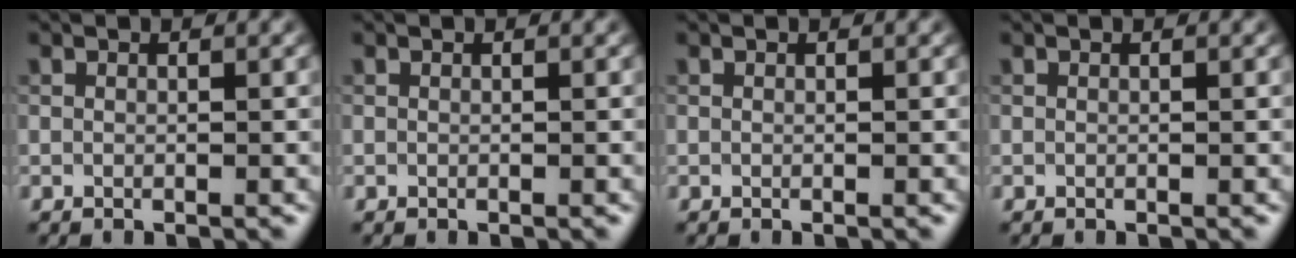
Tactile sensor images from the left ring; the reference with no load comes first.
{"total": 0.0}
{"total": 0.0}
{"total": 0.0}